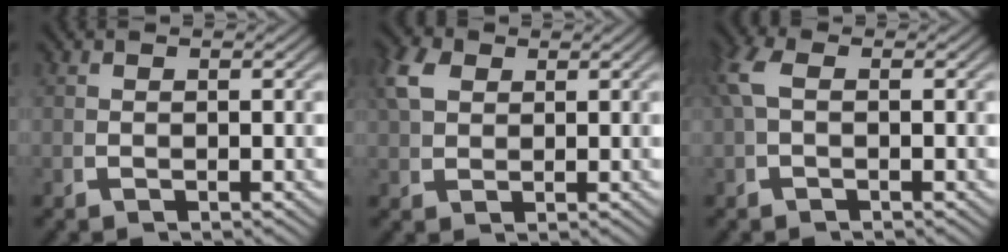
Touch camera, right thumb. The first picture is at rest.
{"total": 3.3, "force": [2.2, 1.9, 1.7], "torque": [-0.037, 0.004, 0.046]}
{"total": 1.7, "force": [0.4, 0.8, 1.4], "torque": [-0.042, 0.002, 0.011]}